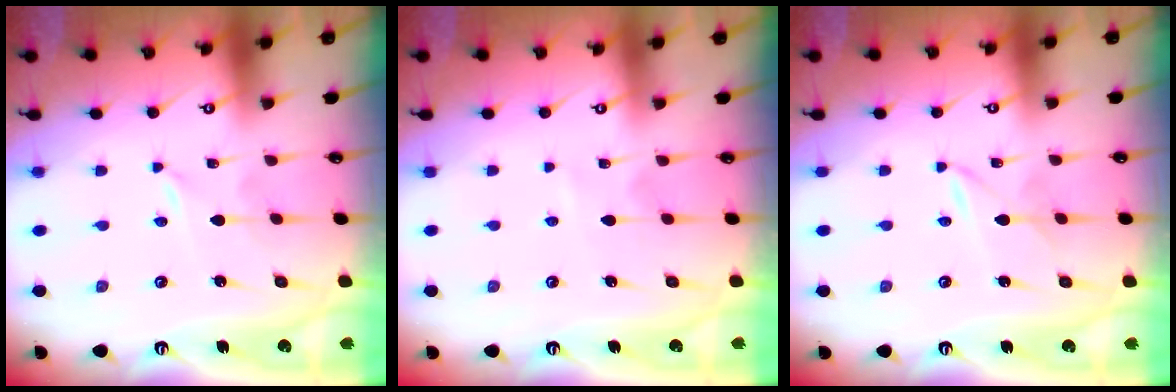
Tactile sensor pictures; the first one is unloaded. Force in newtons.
{"total": 2.7, "press": 2.7, "slide": 0.3}
{"total": 1.6, "press": 1.6, "slide": 0.2}